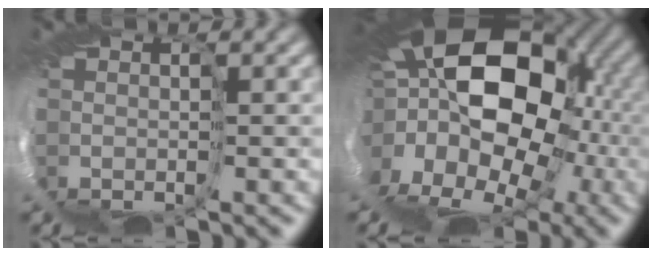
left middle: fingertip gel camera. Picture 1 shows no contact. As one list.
[{"total": 16.5, "force": [0.0, 12.2, 11.2], "torque": [-0.149, 0.008, -0.041]}]